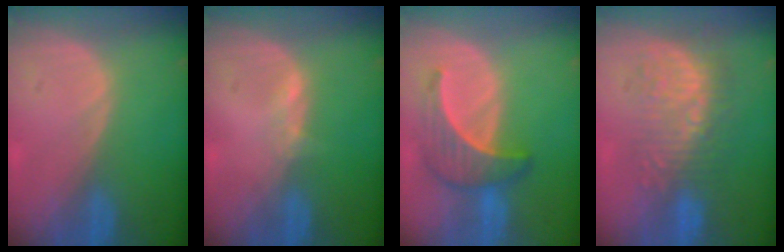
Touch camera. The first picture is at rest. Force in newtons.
{"total": 1.1, "press": 1.1, "slide": 0.3}
{"total": 6.2, "press": 6.1, "slide": 1.1}
{"total": 8.9, "press": 8.5, "slide": 2.5}